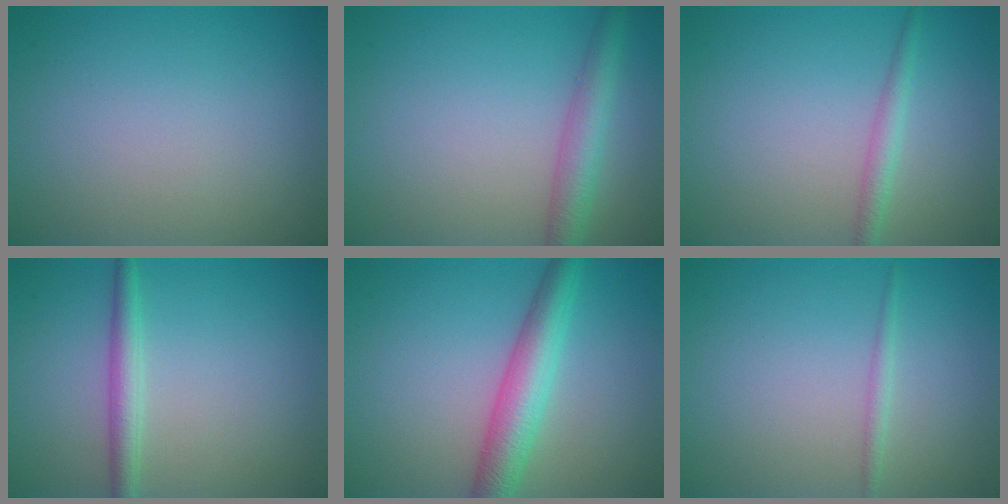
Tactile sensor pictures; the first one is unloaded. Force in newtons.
{"total": 3.5, "press": 3.5, "slide": 0.1}
{"total": 1.7, "press": 1.7, "slide": 0.0}
{"total": 2.3, "press": 2.3, "slide": 0.0}
{"total": 5.0, "press": 5.0, "slide": 0.1}
{"total": 1.0, "press": 1.0, "slide": 0.1}